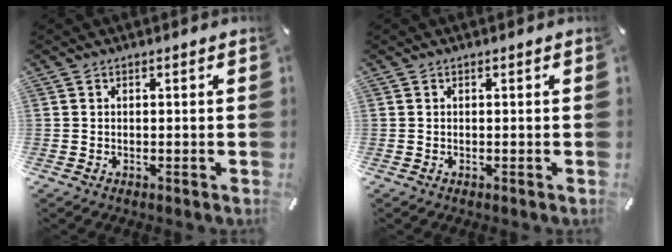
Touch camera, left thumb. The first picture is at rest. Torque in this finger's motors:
{"motor_torque": [0.00, 0.00, 0.00, 0.00, 0.00]}